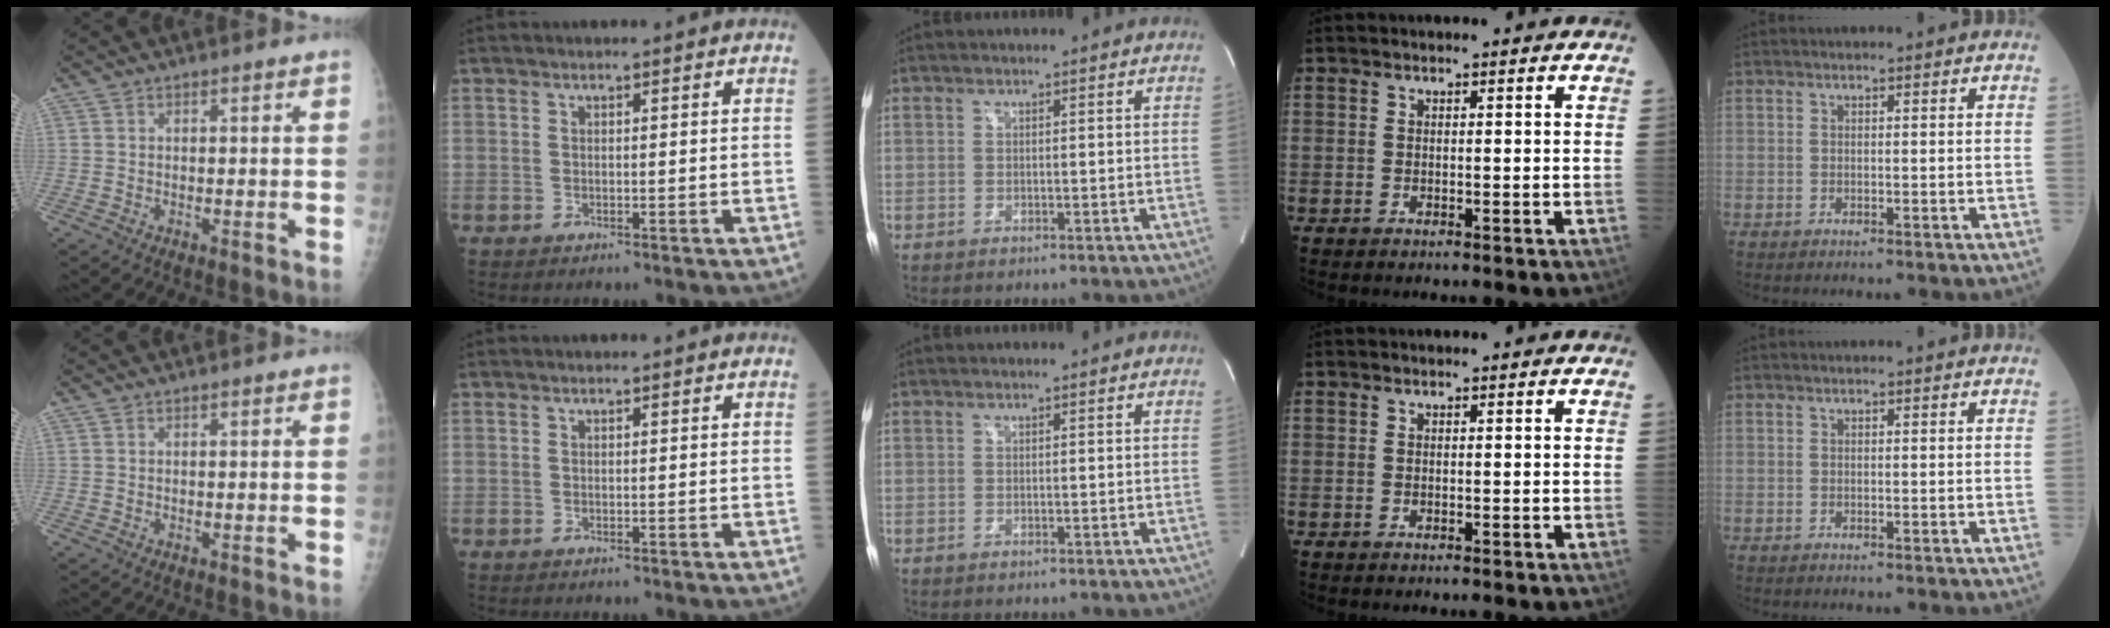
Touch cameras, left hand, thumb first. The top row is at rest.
{}